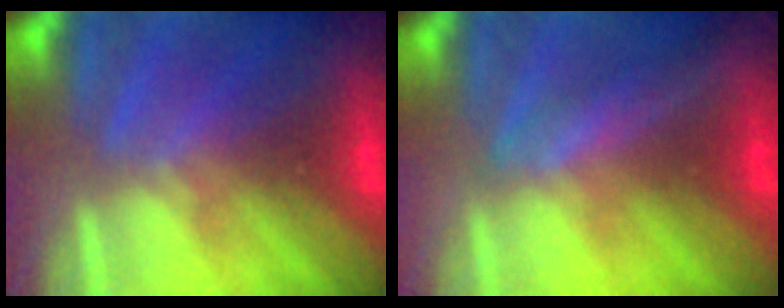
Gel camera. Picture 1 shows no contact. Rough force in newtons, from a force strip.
{"total": 3.8}